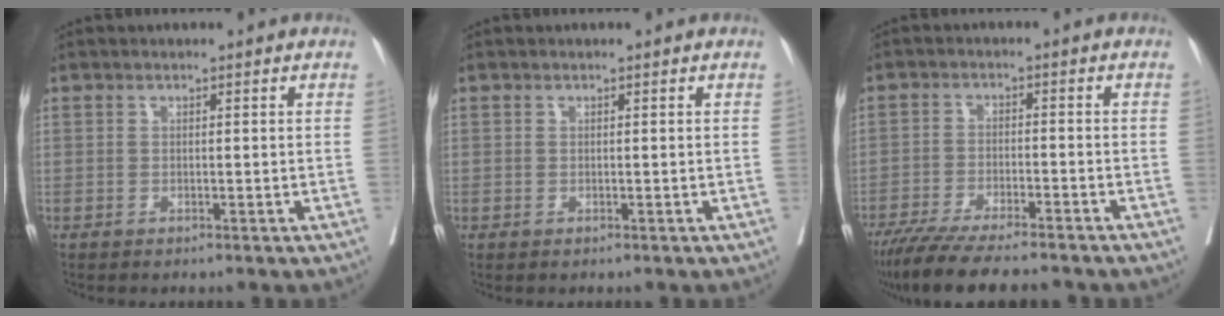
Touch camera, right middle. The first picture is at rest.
{"total": 0.0}
{"total": 13.2, "force": [-11.3, 1.4, 6.8], "torque": [-0.109, -0.032, -0.176]}